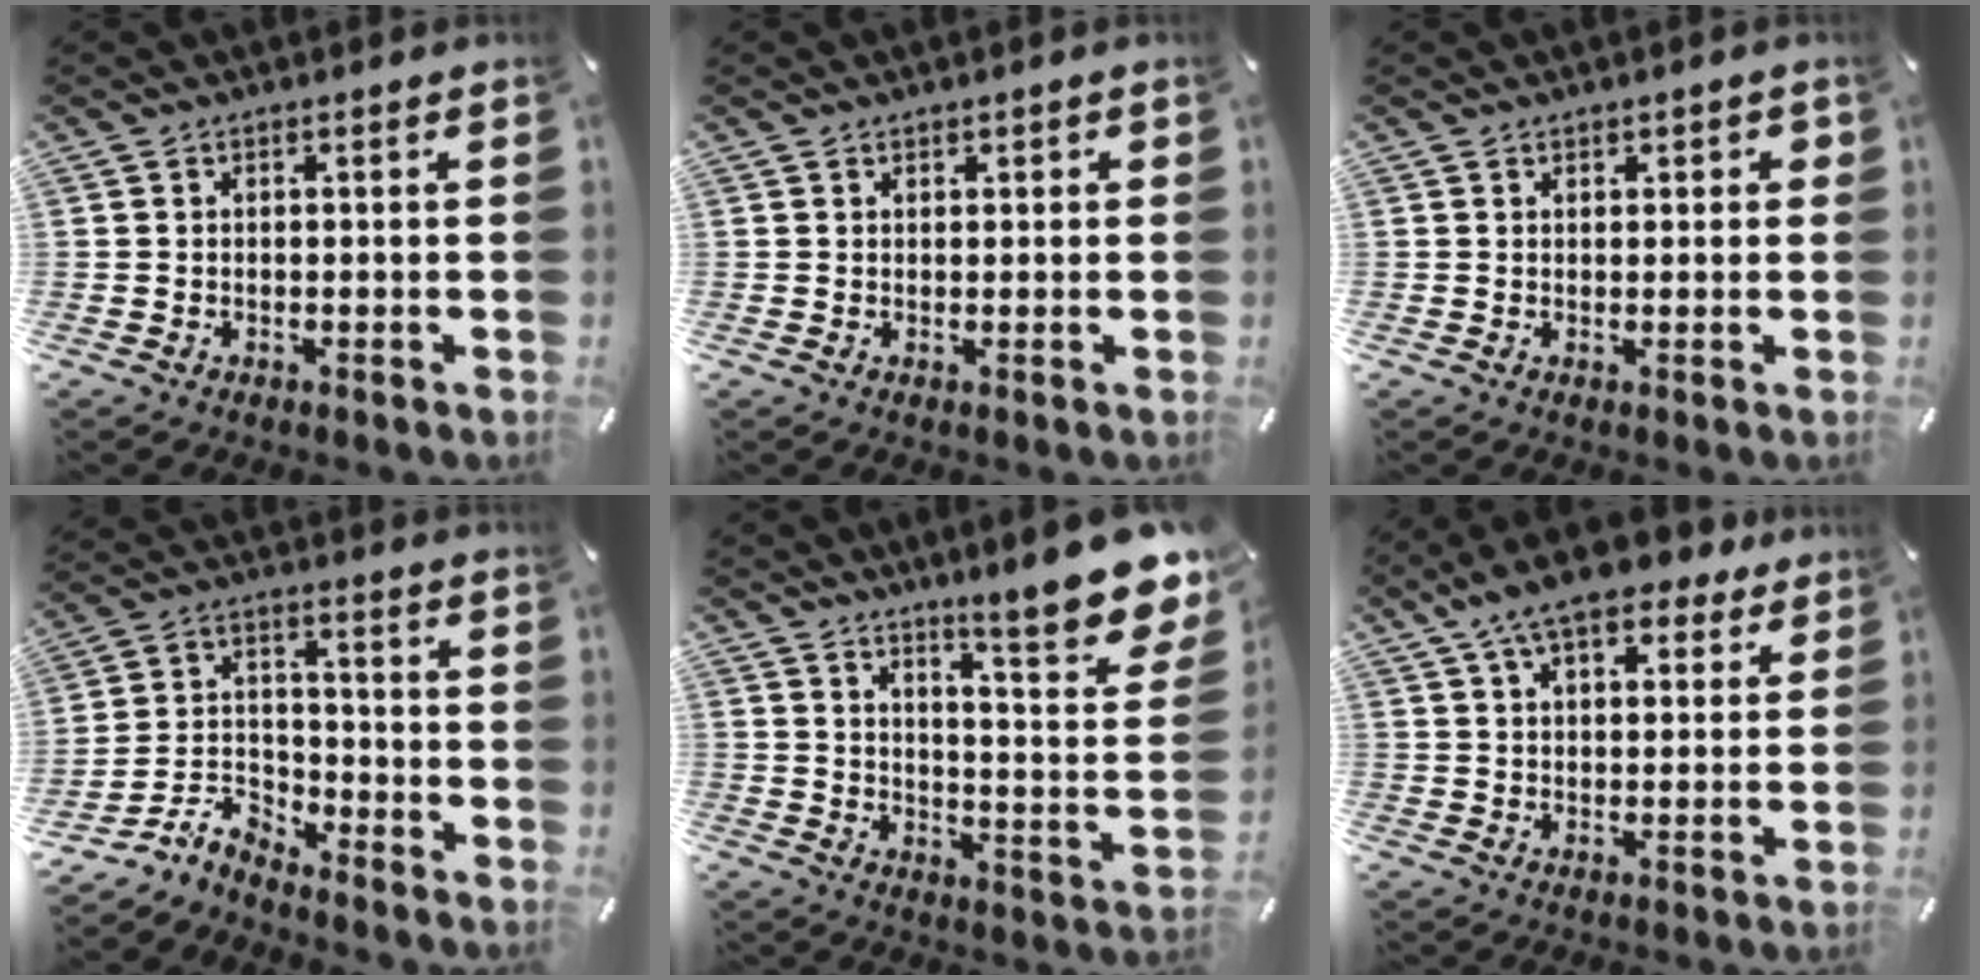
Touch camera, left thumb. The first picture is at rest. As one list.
[{"total": 0.7, "force": [0.3, 0.6, 0.0], "torque": [0.007, 0.001, 0.004]}, {"total": 0.9, "force": [0.4, 0.8, 0.2], "torque": [0.003, 0.002, 0.004]}, {"total": 7.9, "force": [-7.2, 2.9, 1.5], "torque": [-0.030, 0.025, -0.141]}, {"total": 14.6, "force": [10.9, 3.5, 9.1], "torque": [-0.132, -0.097, 0.179]}, {"total": 12.0, "force": [8.2, 5.2, 7.1], "torque": [-0.115, -0.028, 0.145]}]